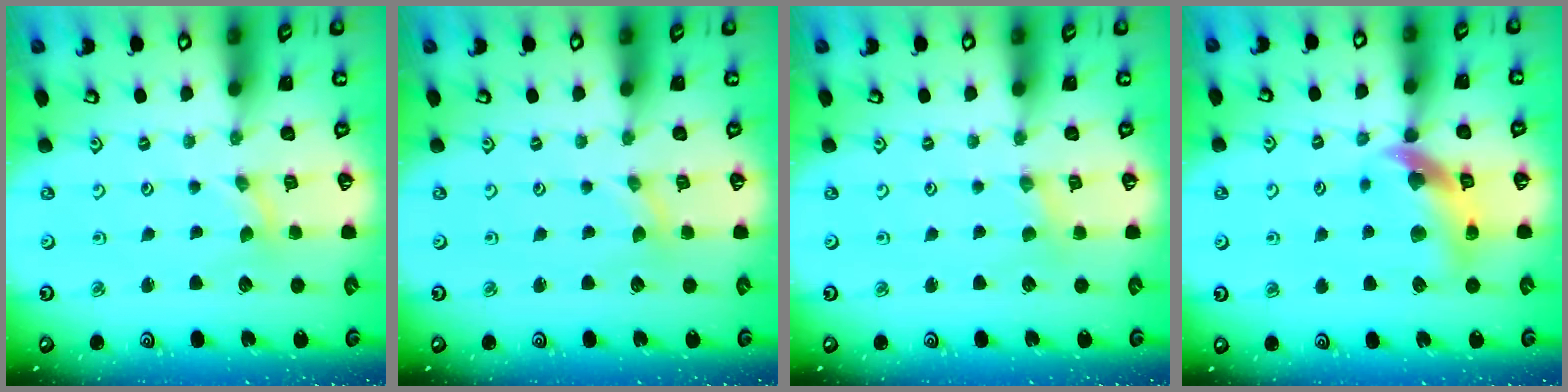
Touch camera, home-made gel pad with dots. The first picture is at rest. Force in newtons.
{"total": 0.0}
{"total": 0.0}
{"total": 11.9, "press": 11.8, "slide": 1.7}